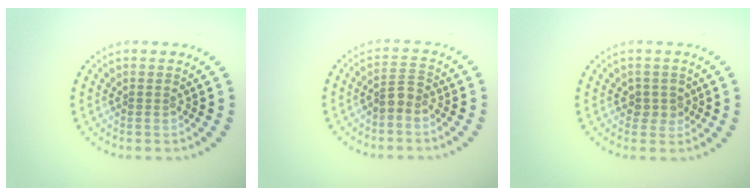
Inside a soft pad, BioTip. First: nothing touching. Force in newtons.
{"total": 1.8, "press": 1.5, "slide": 1.1}
{"total": 1.6, "press": 1.4, "slide": 0.8}